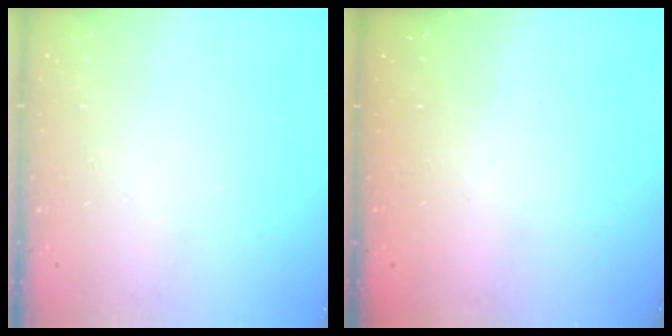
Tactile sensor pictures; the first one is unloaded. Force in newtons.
{"total": 2.5, "press": 2.4, "slide": 0.8}